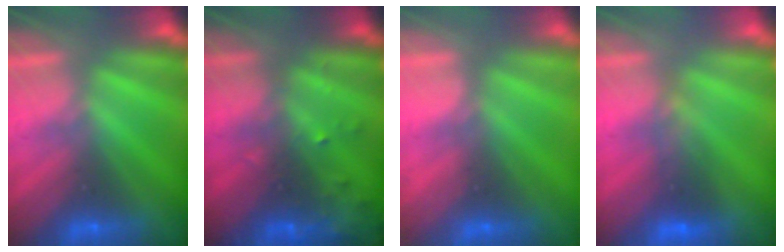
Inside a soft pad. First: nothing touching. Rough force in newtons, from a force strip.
{"total": 6.9}
{"total": 2.3}
{"total": 2.0}